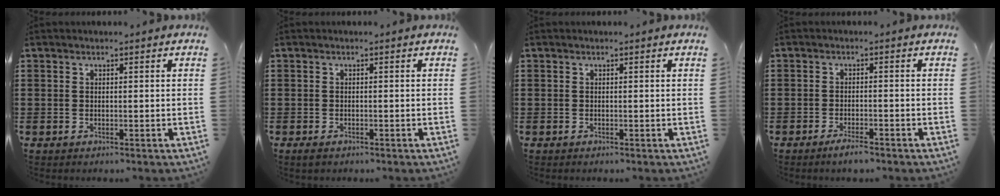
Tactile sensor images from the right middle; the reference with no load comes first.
{"total": 0.7, "force": [-0.5, 0.2, 0.4], "torque": [-0.011, -0.005, -0.009]}
{"total": 0.0}
{"total": 2.3, "force": [-1.7, 0.3, 1.4], "torque": [-0.023, 0.002, -0.031]}